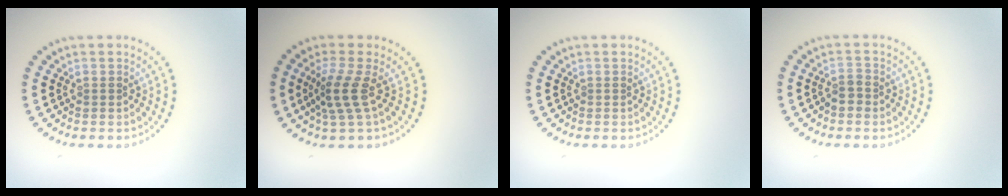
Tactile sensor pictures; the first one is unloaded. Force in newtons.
{"total": 2.9, "press": 2.2, "slide": 1.9}
{"total": 0.0}
{"total": 1.6, "press": 1.3, "slide": 0.9}